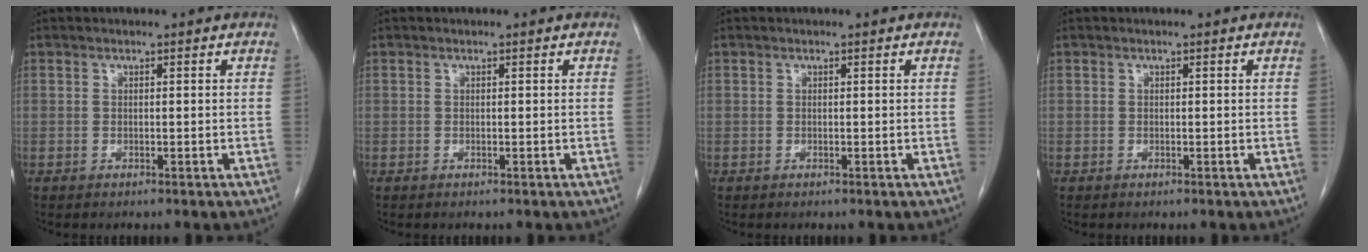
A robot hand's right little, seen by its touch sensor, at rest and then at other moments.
{"total": 0.0}
{"total": 0.0}
{"total": 0.0}